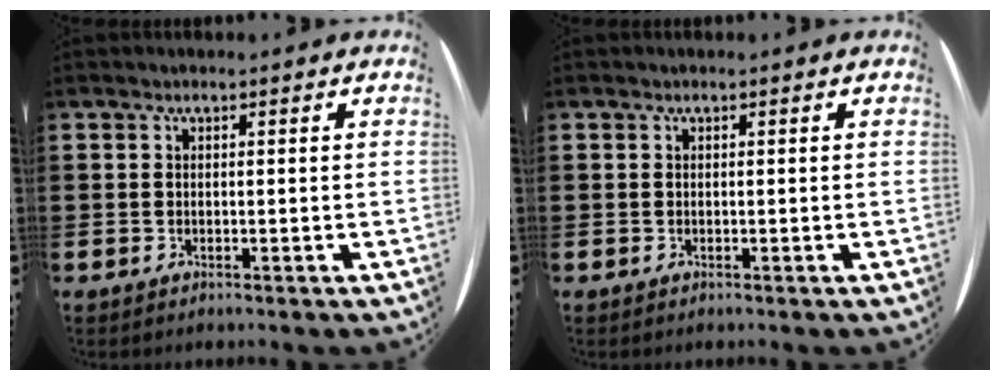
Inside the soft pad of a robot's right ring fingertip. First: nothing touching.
{"total": 0.0}